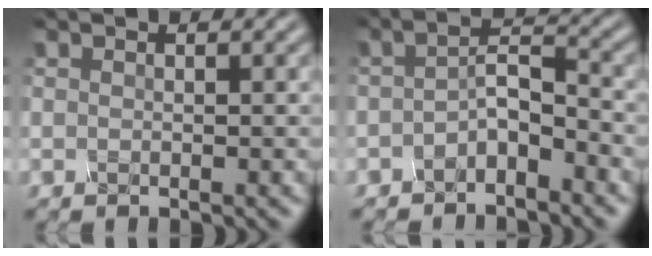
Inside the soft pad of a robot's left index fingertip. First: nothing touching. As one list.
[{"total": 2.6, "force": [-1.7, 0.7, 1.8], "torque": [-0.036, 0.009, -0.034]}]